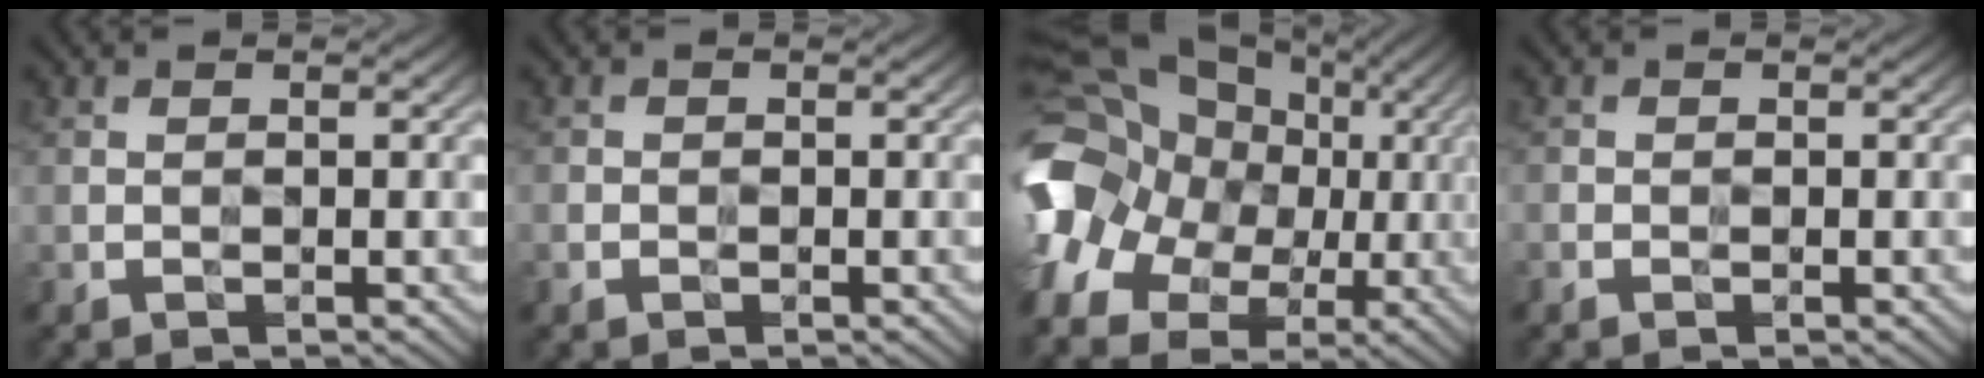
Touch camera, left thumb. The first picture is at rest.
{"total": 0.8, "force": [-0.6, 0.6, -0.1], "torque": [0.003, 0.000, -0.013]}
{"total": 15.1, "force": [-0.4, 12.8, 8.0], "torque": [-0.201, 0.000, -0.010]}
{"total": 0.8, "force": [-0.7, 0.5, -0.1], "torque": [0.004, 0.000, -0.014]}